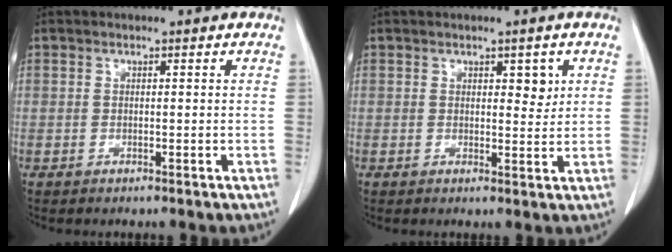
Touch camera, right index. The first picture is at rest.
{"total": 2.5, "force": [1.0, 1.3, 1.9], "torque": [-0.019, -0.004, 0.014]}